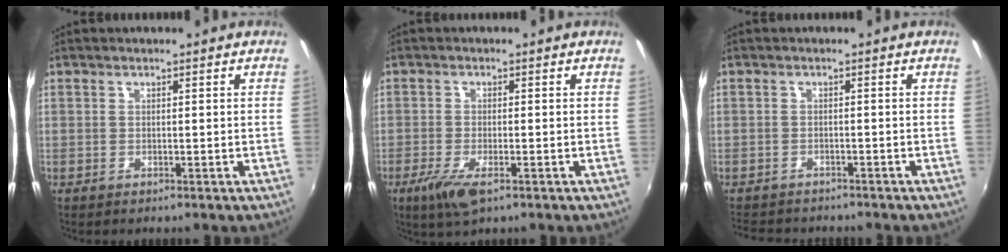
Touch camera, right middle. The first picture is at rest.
{"total": 5.6, "force": [-3.1, 1.6, 4.4], "torque": [-0.101, -0.019, -0.057]}
{"total": 5.6, "force": [-4.9, 2.3, 1.3], "torque": [-0.042, -0.010, -0.082]}